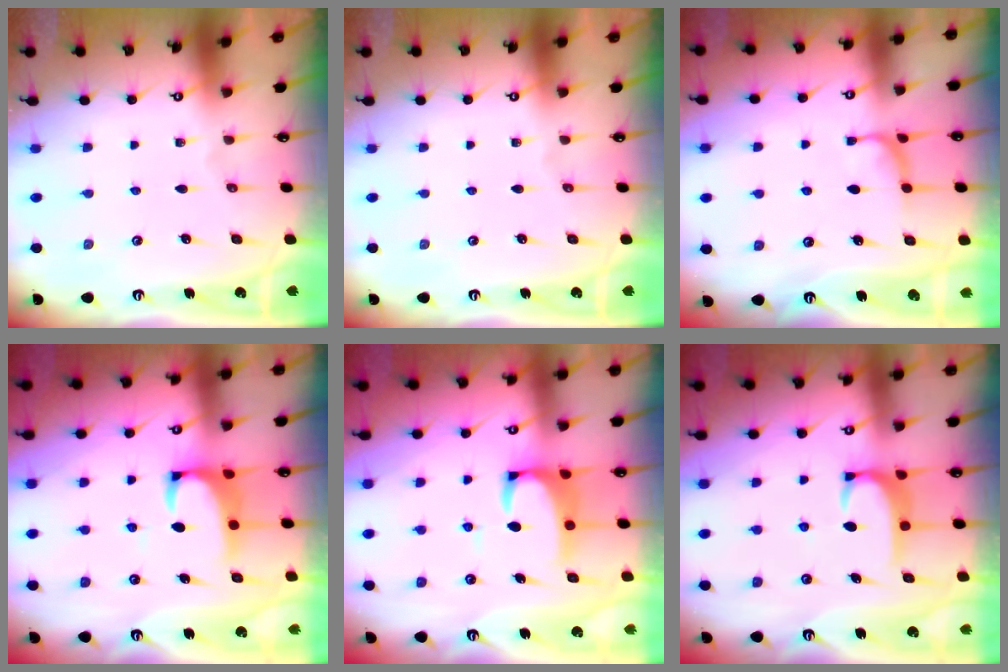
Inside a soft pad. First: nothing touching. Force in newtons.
{"total": 0.0}
{"total": 2.3, "press": 2.2, "slide": 0.8}
{"total": 2.2, "press": 2.0, "slide": 0.9}
{"total": 4.9, "press": 4.9, "slide": 0.5}
{"total": 2.7, "press": 2.7, "slide": 0.5}